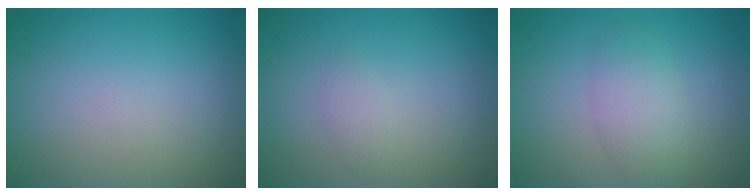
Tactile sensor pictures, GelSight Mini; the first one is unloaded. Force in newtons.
{"total": 0.9, "press": 0.9, "slide": 0.1}
{"total": 3.0, "press": 3.0, "slide": 0.2}